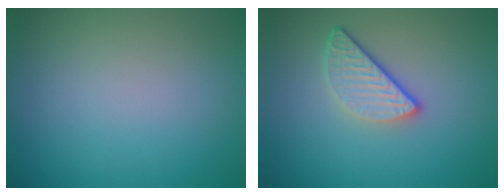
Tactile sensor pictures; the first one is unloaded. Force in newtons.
{"total": 3.2, "press": 2.5, "slide": 2.0}